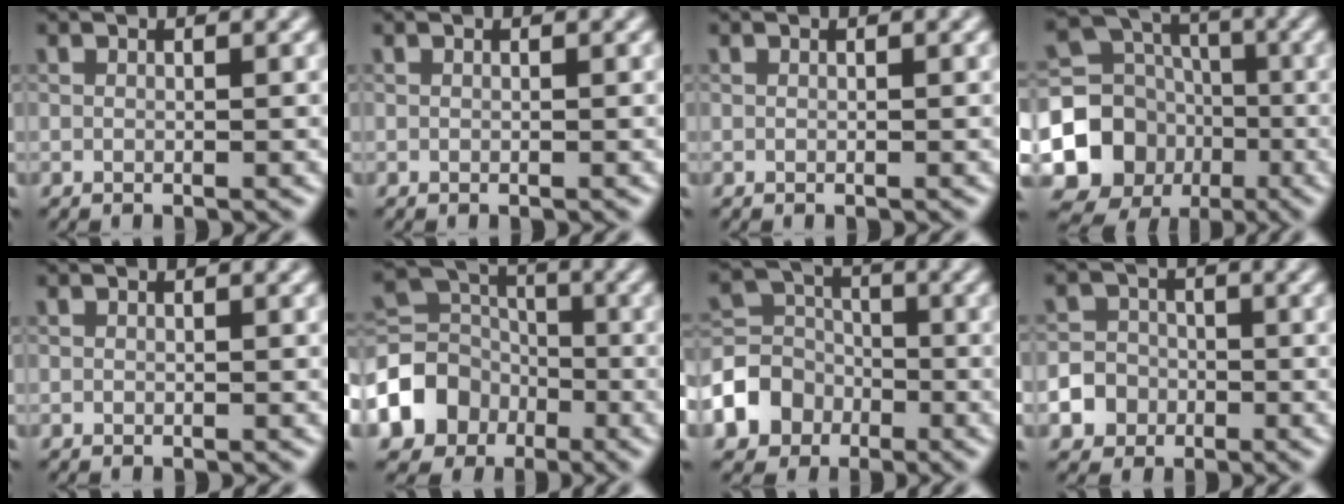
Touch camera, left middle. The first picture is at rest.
{"total": 0.0}
{"total": 0.0}
{"total": 9.2, "force": [-2.6, 8.0, 3.6], "torque": [-0.084, -0.010, -0.051]}
{"total": 0.0}
{"total": 7.6, "force": [-3.5, 5.9, 3.2], "torque": [-0.070, 0.001, -0.080]}
{"total": 6.0, "force": [-2.7, 4.9, 2.1], "torque": [-0.036, 0.006, -0.072]}
{"total": 6.9, "force": [-3.4, 5.8, 1.1], "torque": [-0.019, -0.009, -0.079]}